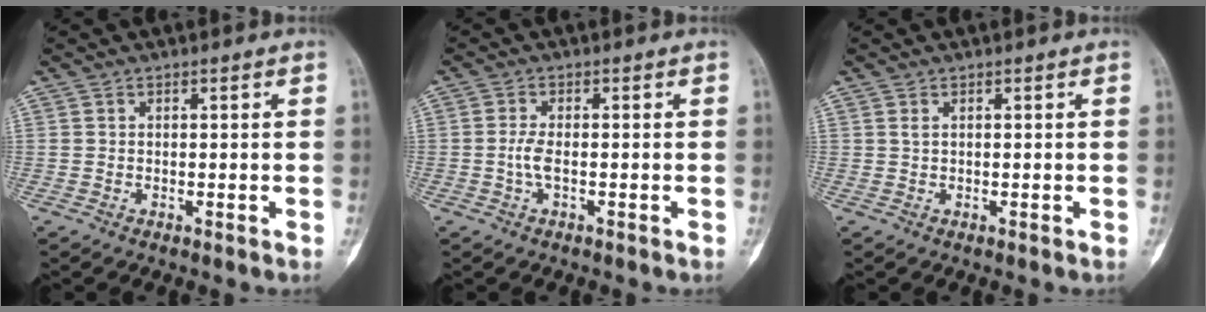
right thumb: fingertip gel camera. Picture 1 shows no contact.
{"total": 2.2, "force": [-0.6, 0.9, 1.9], "torque": [-0.042, 0.003, -0.013]}
{"total": 0.5, "force": [0.2, 0.2, 0.4], "torque": [-0.009, 0.003, 0.004]}